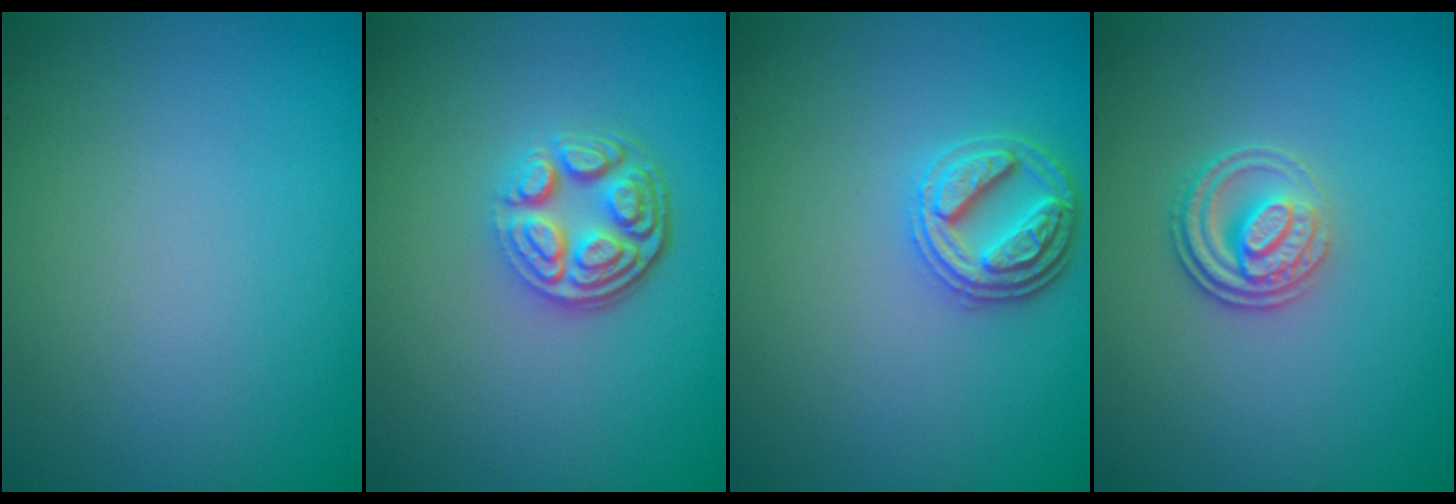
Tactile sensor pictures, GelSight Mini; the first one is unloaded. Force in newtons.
{"total": 4.7, "press": 3.4, "slide": 3.1}
{"total": 3.3, "press": 3.1, "slide": 1.3}
{"total": 2.8, "press": 2.5, "slide": 1.3}